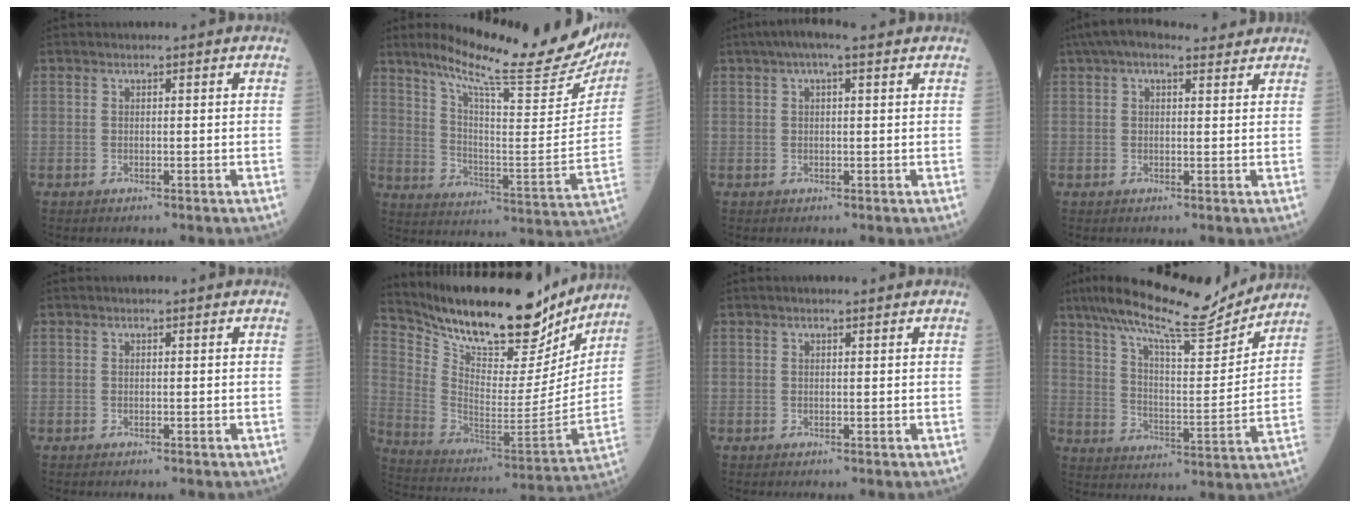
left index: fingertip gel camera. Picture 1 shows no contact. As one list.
[{"total": 25.6, "force": [22.3, 2.5, 12.3], "torque": [-0.197, -0.069, 0.302]}, {"total": 5.6, "force": [3.7, 1.1, 4.1], "torque": [-0.071, 0.038, 0.058]}, {"total": 8.3, "force": [6.6, 2.6, 4.2], "torque": [-0.076, 0.045, 0.102]}, {"total": 0.0}, {"total": 24.7, "force": [21.2, 6.5, 10.8], "torque": [-0.193, -0.022, 0.328]}, {"total": 1.1, "force": [0.9, 0.1, 0.7], "torque": [-0.013, 0.005, 0.015]}, {"total": 17.3, "force": [15.5, 1.7, 7.6], "torque": [-0.140, 0.003, 0.246]}]